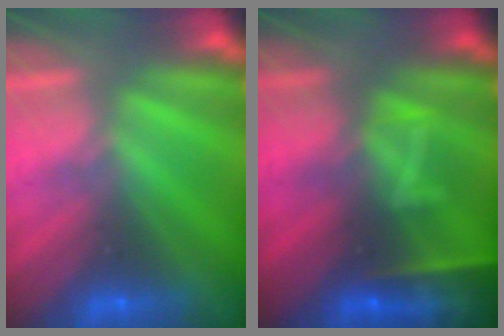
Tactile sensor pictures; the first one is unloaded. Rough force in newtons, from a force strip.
{"total": 8.1}